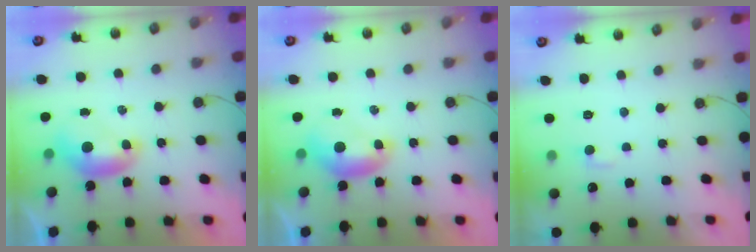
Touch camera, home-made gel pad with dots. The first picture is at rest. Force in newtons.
{"total": 0.0}
{"total": 2.8, "press": 2.7, "slide": 0.4}